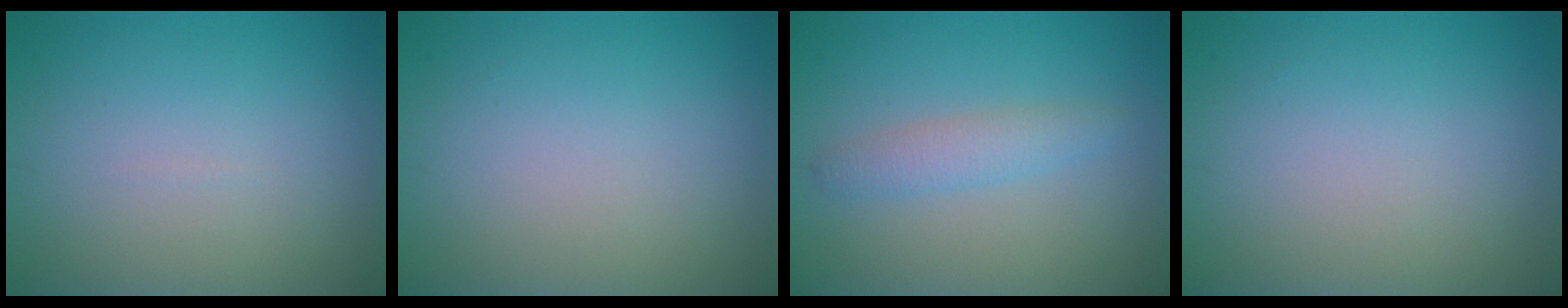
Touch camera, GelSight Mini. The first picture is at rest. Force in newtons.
{"total": 0.0}
{"total": 2.1, "press": 2.1, "slide": 0.2}
{"total": 0.0}